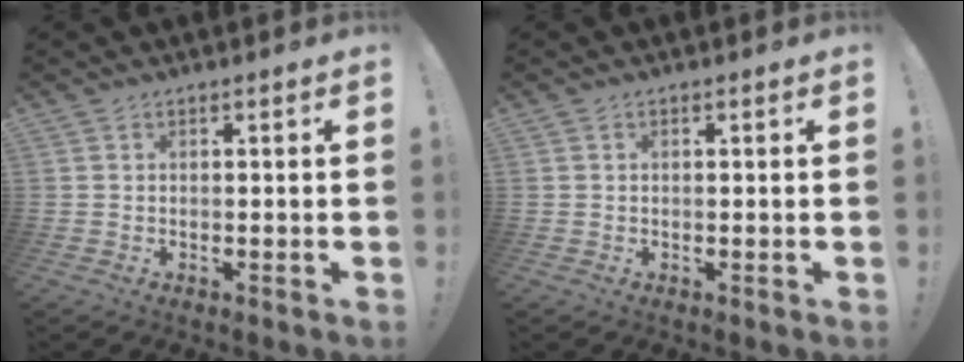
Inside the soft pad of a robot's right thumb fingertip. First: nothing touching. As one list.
[{"total": 0.0}]